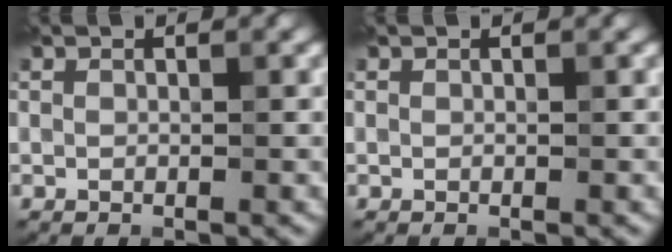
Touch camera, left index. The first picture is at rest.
{"total": 0.0}